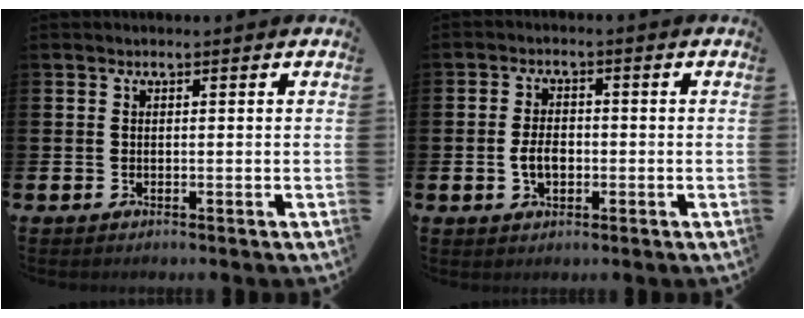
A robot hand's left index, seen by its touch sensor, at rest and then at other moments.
{"total": 3.5, "force": [-0.6, 2.2, 2.6], "torque": [-0.041, 0.002, -0.015]}